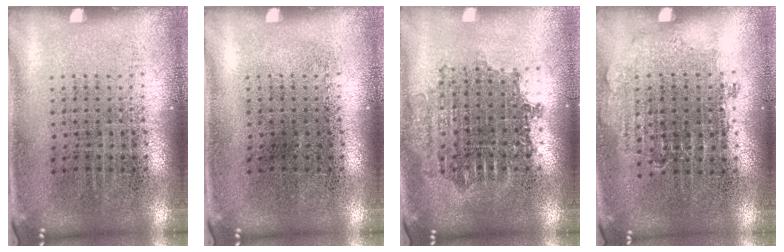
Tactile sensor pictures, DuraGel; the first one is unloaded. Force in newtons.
{"total": 0.0}
{"total": 1.7, "press": 1.4, "slide": 1.0}
{"total": 0.8, "press": 0.7, "slide": 0.3}